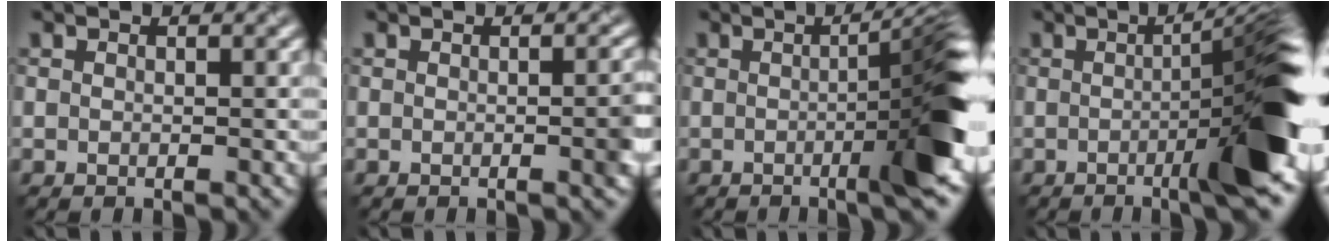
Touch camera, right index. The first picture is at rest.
{"total": 2.2, "force": [-0.1, 0.5, 2.1], "torque": [-0.022, 0.005, -0.001]}
{"total": 7.9, "force": [-1.0, 1.2, 7.7], "torque": [-0.094, 0.004, -0.014]}
{"total": 9.8, "force": [-1.4, 1.5, 9.6], "torque": [-0.112, 0.002, -0.023]}